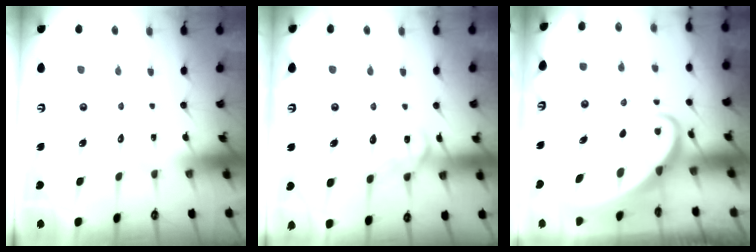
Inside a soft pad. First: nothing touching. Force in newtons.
{"total": 12.1, "press": 12.1, "slide": 1.1}
{"total": 3.8, "press": 3.8, "slide": 0.5}